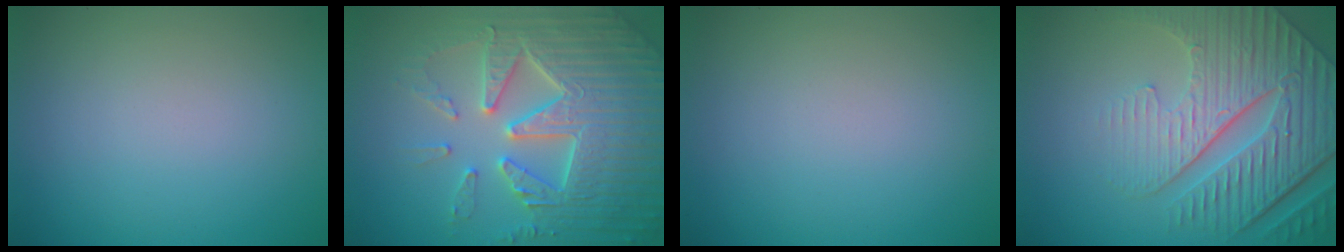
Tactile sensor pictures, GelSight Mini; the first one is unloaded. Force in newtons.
{"total": 7.7, "press": 7.6, "slide": 1.5}
{"total": 0.0}
{"total": 7.5, "press": 6.0, "slide": 4.6}